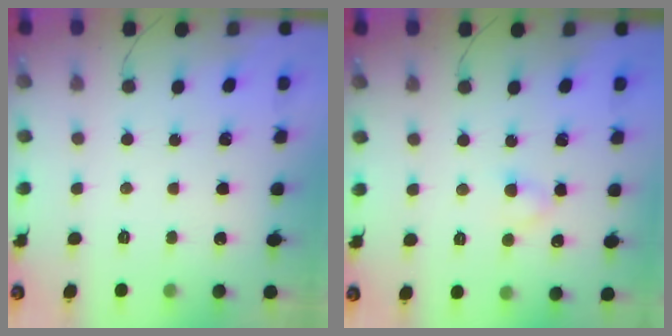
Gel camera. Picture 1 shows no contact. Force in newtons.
{"total": 3.3, "press": 3.0, "slide": 1.4}